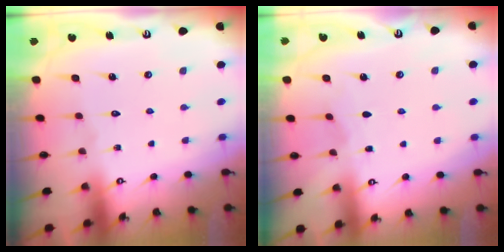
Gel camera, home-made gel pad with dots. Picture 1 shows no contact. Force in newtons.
{"total": 2.8, "press": 2.8, "slide": 0.4}